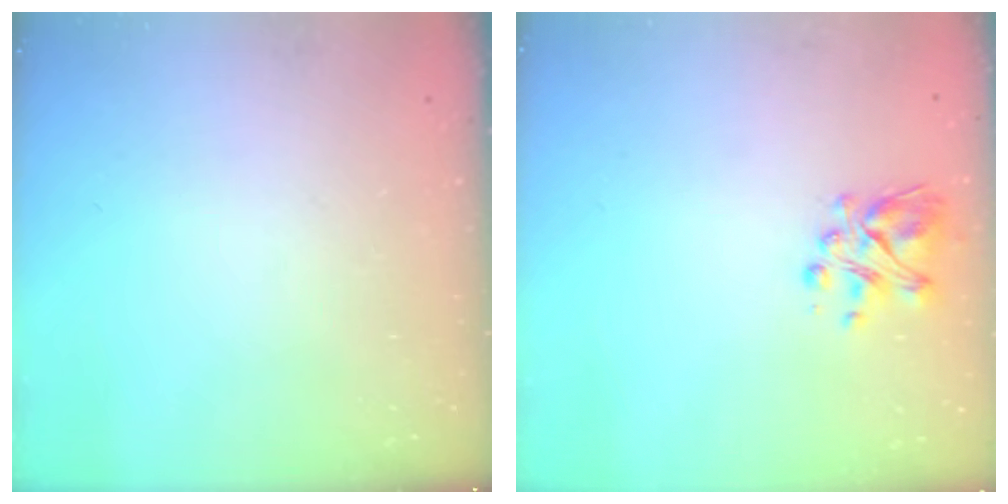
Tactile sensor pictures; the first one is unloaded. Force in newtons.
{"total": 4.7, "press": 4.6, "slide": 1.1}